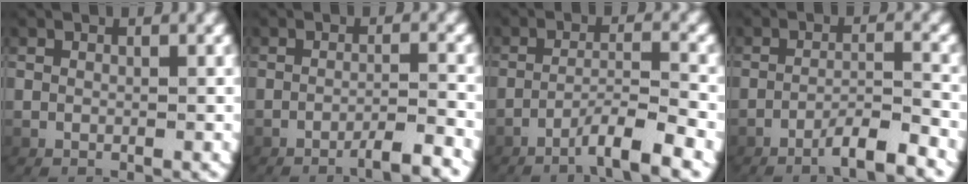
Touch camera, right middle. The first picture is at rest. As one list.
[{"total": 2.8, "force": [-2.2, 0.1, 1.7], "torque": [-0.025, 0.004, -0.041]}, {"total": 4.1, "force": [-2.8, 0.3, 3.0], "torque": [-0.055, -0.002, -0.043]}, {"total": 3.6, "force": [-2.9, 0.2, 2.1], "torque": [-0.036, 0.002, -0.049]}]